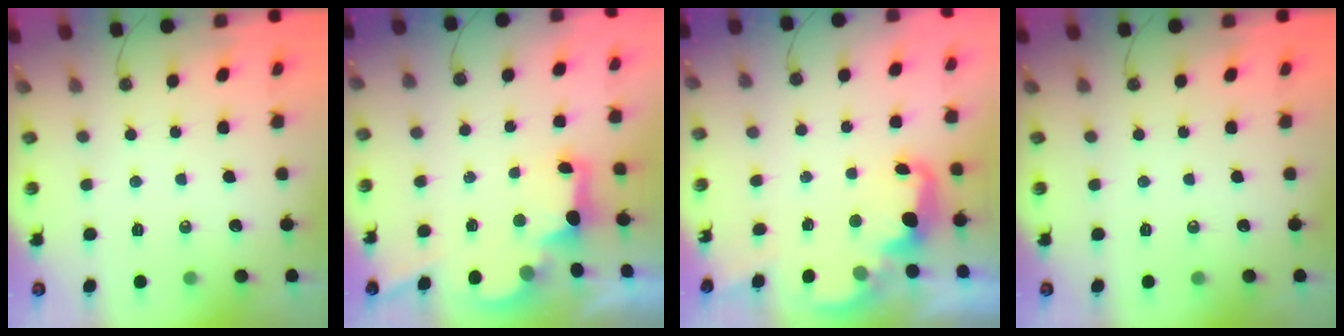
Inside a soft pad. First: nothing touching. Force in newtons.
{"total": 2.7, "press": 2.6, "slide": 0.7}
{"total": 2.6, "press": 2.5, "slide": 0.7}
{"total": 0.0}